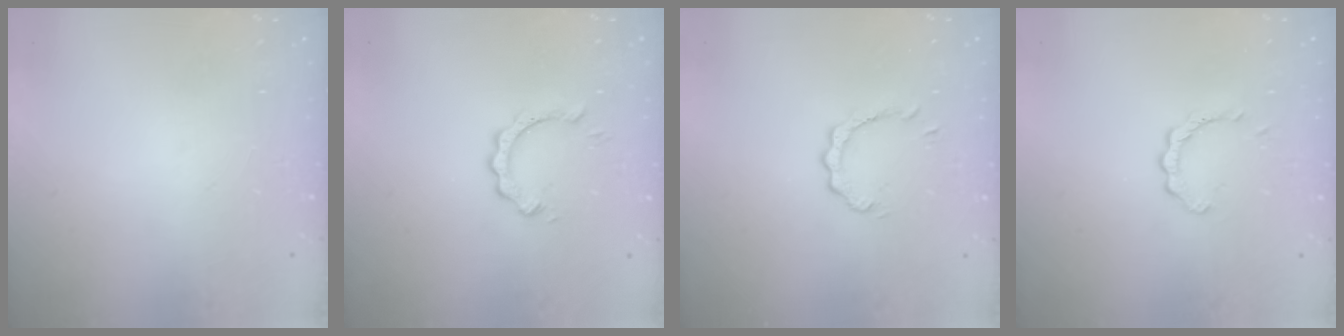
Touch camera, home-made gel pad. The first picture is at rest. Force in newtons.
{"total": 3.4, "press": 3.4, "slide": 0.1}
{"total": 3.6, "press": 3.6, "slide": 0.5}
{"total": 2.2, "press": 2.2, "slide": 0.2}